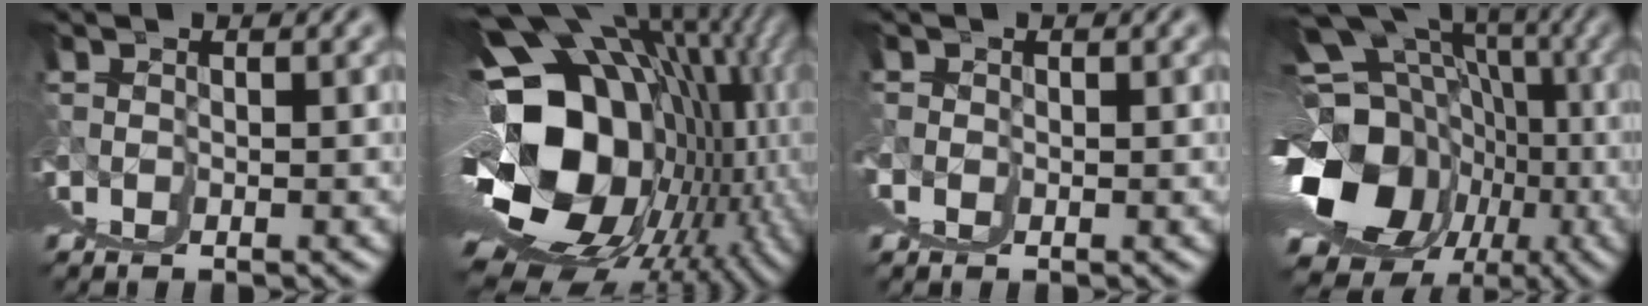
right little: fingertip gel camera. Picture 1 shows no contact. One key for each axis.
{"total": 21.6, "fx": 1.6, "fy": 9.9, "fz": 19.1, "tx": -0.220, "ty": -0.005, "tz": 0.051}
{"total": 1.2, "fx": 0.9, "fy": 0.8, "fz": -0.1, "tx": 0.001, "ty": -0.001, "tz": 0.015}
{"total": 14.7, "fx": -1.1, "fy": 7.6, "fz": 12.6, "tx": -0.172, "ty": -0.036, "tz": 0.019}